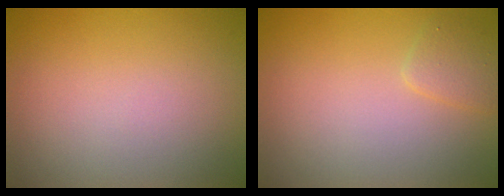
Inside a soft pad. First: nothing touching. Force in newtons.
{"total": 1.4, "press": 1.4, "slide": 0.1}